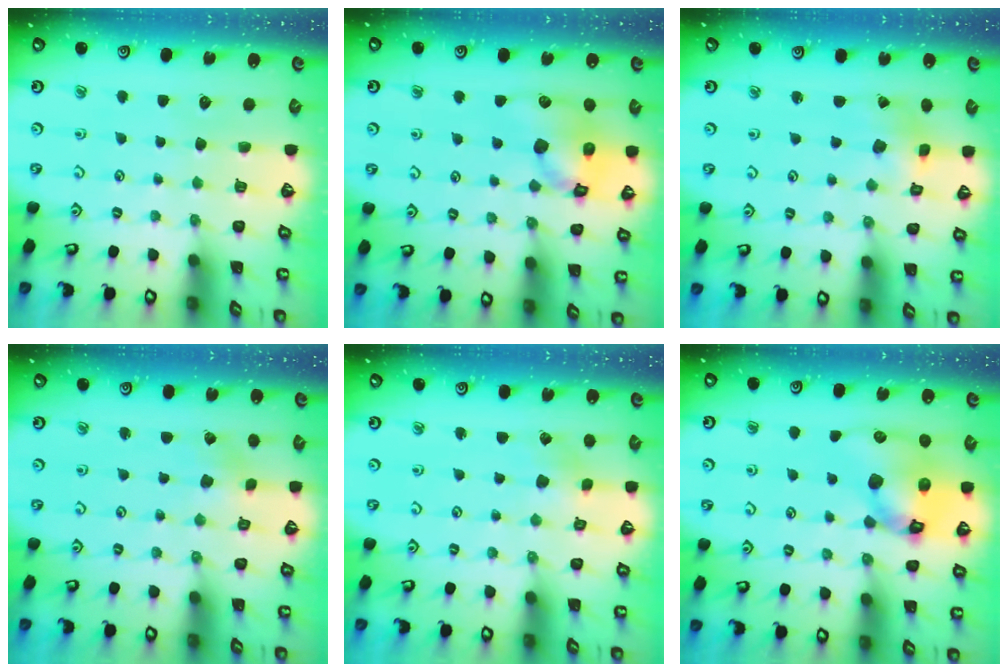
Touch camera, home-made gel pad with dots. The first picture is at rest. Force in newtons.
{"total": 12.6, "press": 12.4, "slide": 1.9}
{"total": 3.1, "press": 3.0, "slide": 0.8}
{"total": 0.8, "press": 0.7, "slide": 0.2}
{"total": 1.5, "press": 1.5, "slide": 0.2}
{"total": 14.8, "press": 14.6, "slide": 2.2}